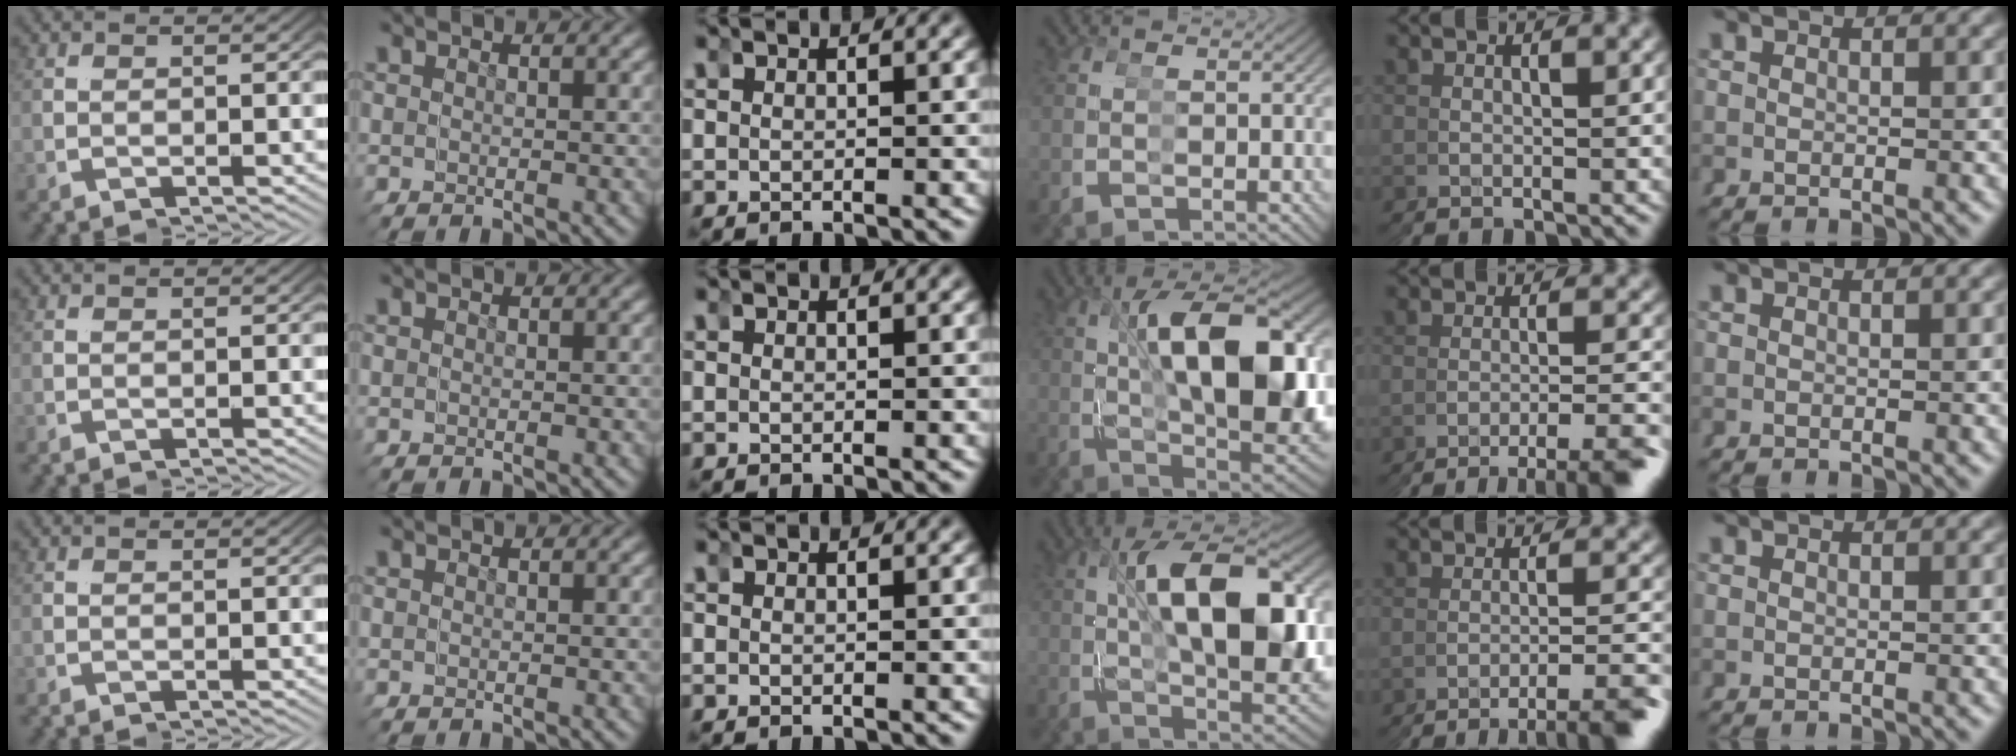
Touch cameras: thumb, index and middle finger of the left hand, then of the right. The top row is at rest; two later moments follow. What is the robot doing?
{"motion": "grasp_and_lifting", "object": "toy banana"}